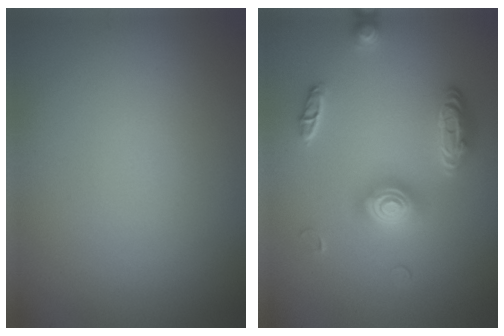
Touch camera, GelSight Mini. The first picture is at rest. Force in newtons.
{"total": 3.1, "press": 3.1, "slide": 0.3}